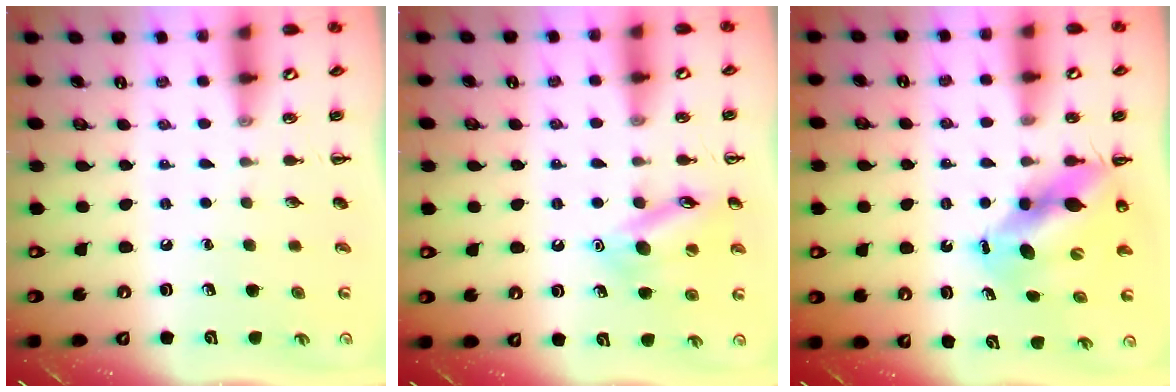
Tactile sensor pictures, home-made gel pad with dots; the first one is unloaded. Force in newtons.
{"total": 13.2, "press": 13.1, "slide": 1.4}
{"total": 10.3, "press": 9.9, "slide": 2.8}